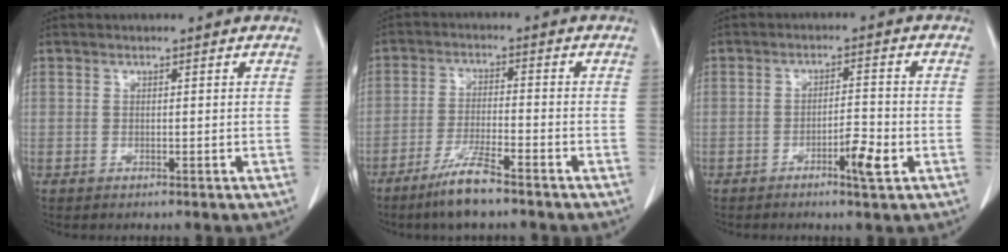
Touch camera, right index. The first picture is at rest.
{"total": 6.7, "force": [-5.0, 0.3, 4.4], "torque": [-0.093, -0.014, -0.096]}
{"total": 4.5, "force": [-2.1, 0.5, 3.9], "torque": [-0.061, 0.000, -0.035]}